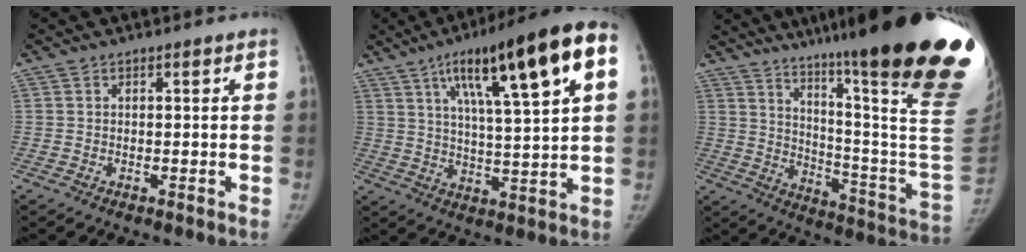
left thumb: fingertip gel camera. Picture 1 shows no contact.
{"total": 20.8, "force": [8.7, 3.7, 18.5], "torque": [-0.269, 0.000, 0.134]}
{"total": 38.6, "force": [26.6, 3.9, 27.6], "torque": [-0.259, -0.156, 0.368]}